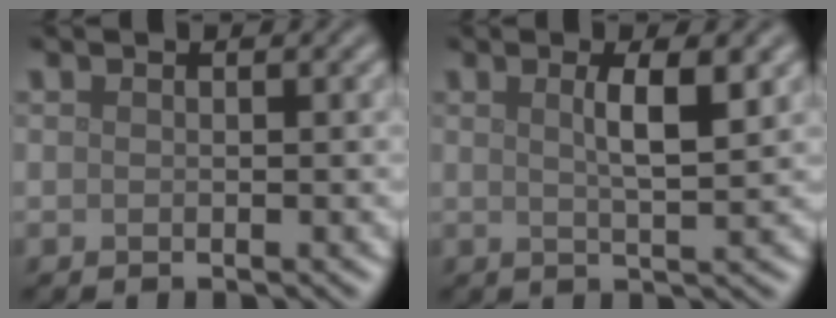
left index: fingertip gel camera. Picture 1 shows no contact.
{"total": 3.5, "force": [1.2, 0.8, 3.2], "torque": [-0.046, 0.003, 0.018]}